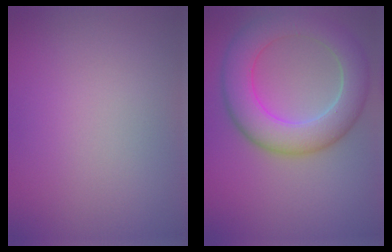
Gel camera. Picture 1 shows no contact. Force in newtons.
{"total": 7.7, "press": 7.7, "slide": 0.4}